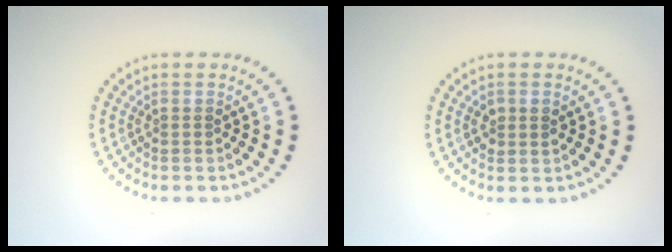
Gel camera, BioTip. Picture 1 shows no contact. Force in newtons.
{"total": 1.4, "press": 1.3, "slide": 0.2}